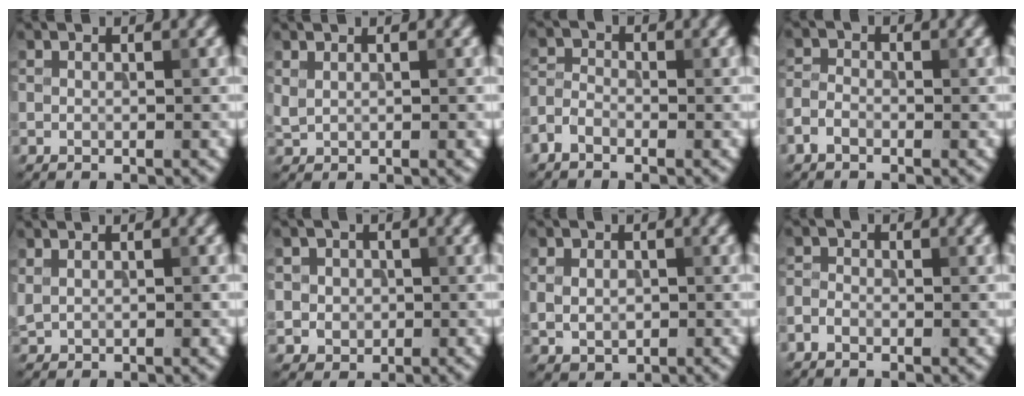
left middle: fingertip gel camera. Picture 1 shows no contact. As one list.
[{"total": 0.9, "force": [0.5, 0.3, 0.7], "torque": [-0.014, -0.003, 0.016]}, {"total": 2.0, "force": [-1.4, 1.1, 0.9], "torque": [-0.020, 0.003, -0.039]}, {"total": 1.7, "force": [-1.1, 1.1, 0.8], "torque": [-0.016, 0.003, -0.029]}, {"total": 0.9, "force": [0.4, 0.5, 0.7], "torque": [-0.015, -0.003, 0.015]}, {"total": 2.3, "force": [0.1, 2.2, 0.7], "torque": [-0.002, 0.002, 0.000]}, {"total": 2.5, "force": [0.1, 2.0, 1.5], "torque": [-0.031, -0.003, 0.007]}, {"total": 1.2, "force": [-0.8, 0.7, 0.5], "torque": [-0.008, 0.002, -0.023]}]